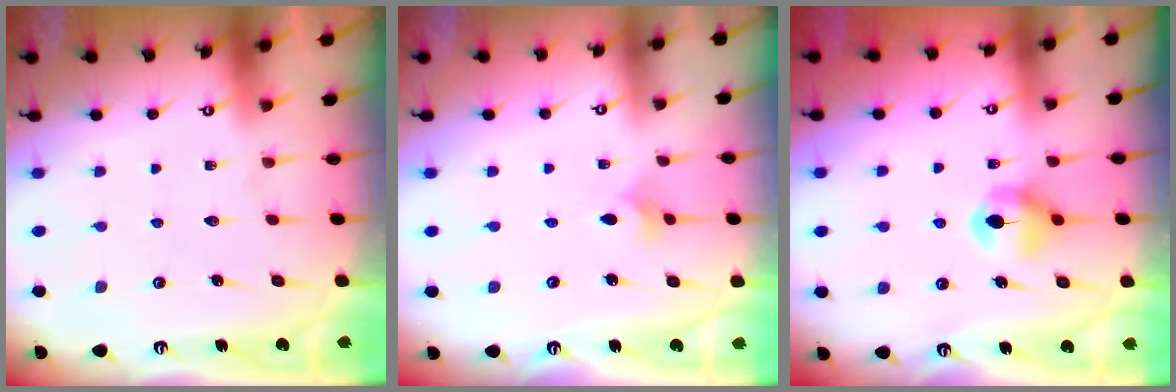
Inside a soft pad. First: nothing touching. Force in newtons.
{"total": 2.5, "press": 2.5, "slide": 0.6}
{"total": 6.4, "press": 6.3, "slide": 0.8}